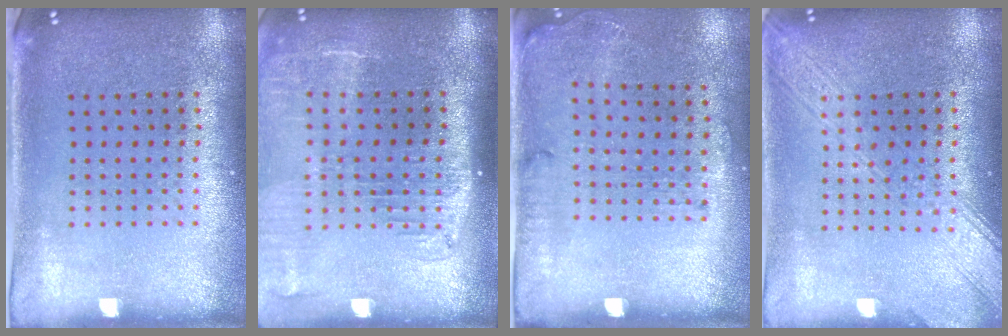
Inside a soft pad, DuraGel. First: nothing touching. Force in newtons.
{"total": 2.3, "press": 1.9, "slide": 1.4}
{"total": 1.7, "press": 1.2, "slide": 1.2}
{"total": 3.2, "press": 3.2, "slide": 0.5}